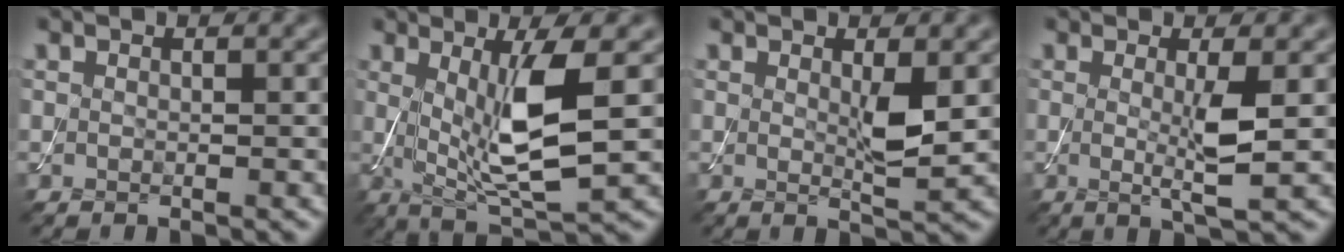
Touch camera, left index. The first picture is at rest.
{"total": 7.7, "force": [0.8, 1.9, 7.4], "torque": [-0.132, -0.015, 0.022]}
{"total": 2.6, "force": [0.5, 0.5, 2.5], "torque": [-0.048, -0.009, 0.011]}
{"total": 3.6, "force": [0.0, 0.4, 3.5], "torque": [-0.069, -0.010, 0.002]}